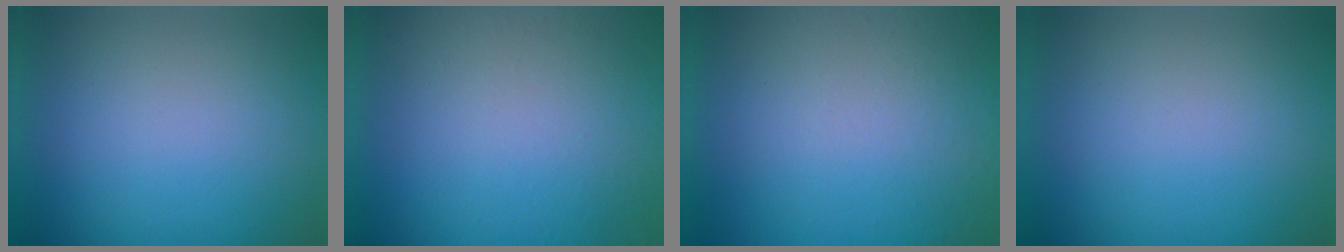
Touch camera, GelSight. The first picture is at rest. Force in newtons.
{"total": 5.8}
{"total": 4.7}
{"total": 0.0}